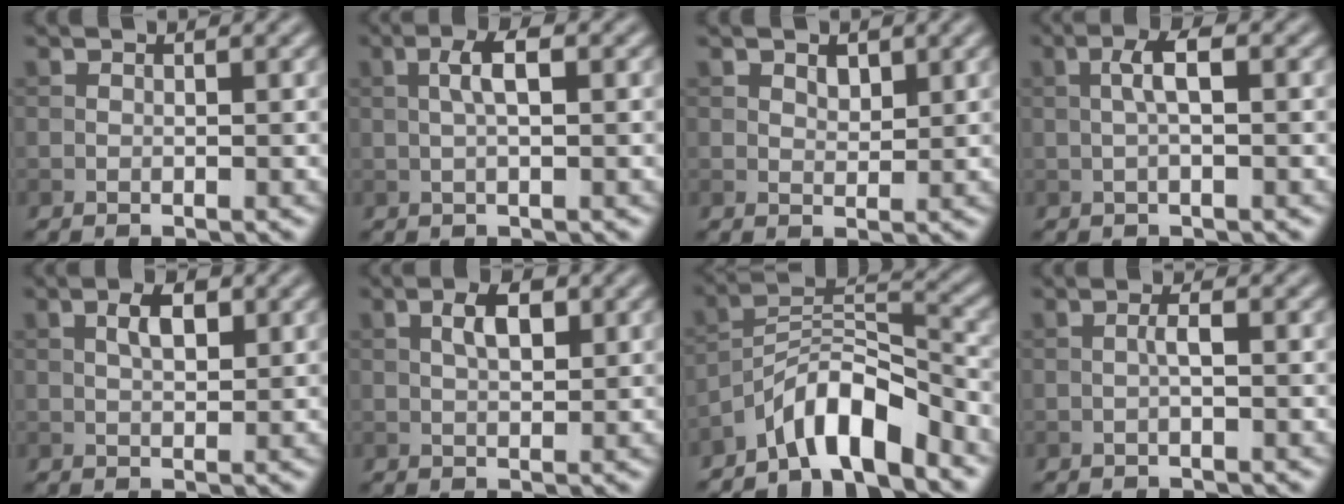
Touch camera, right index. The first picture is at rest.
{"total": 2.7, "force": [0.4, 0.7, 2.6], "torque": [-0.052, 0.009, 0.005]}
{"total": 1.3, "force": [0.8, 0.8, 0.6], "torque": [-0.009, -0.002, 0.015]}
{"total": 2.5, "force": [0.2, 0.6, 2.5], "torque": [-0.049, 0.010, -0.001]}
{"total": 2.7, "force": [0.8, 1.2, 2.3], "torque": [-0.041, 0.004, 0.012]}
{"total": 3.0, "force": [0.8, 1.4, 2.6], "torque": [-0.048, 0.005, 0.013]}
{"total": 7.1, "force": [-5.4, 2.0, 4.2], "torque": [-0.068, 0.011, -0.101]}
{"total": 1.1, "force": [-0.3, 0.1, 1.1], "torque": [-0.021, 0.003, -0.006]}